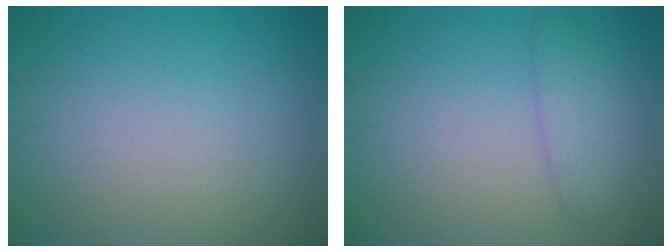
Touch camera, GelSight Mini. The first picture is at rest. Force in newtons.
{"total": 2.7, "press": 2.7, "slide": 0.2}